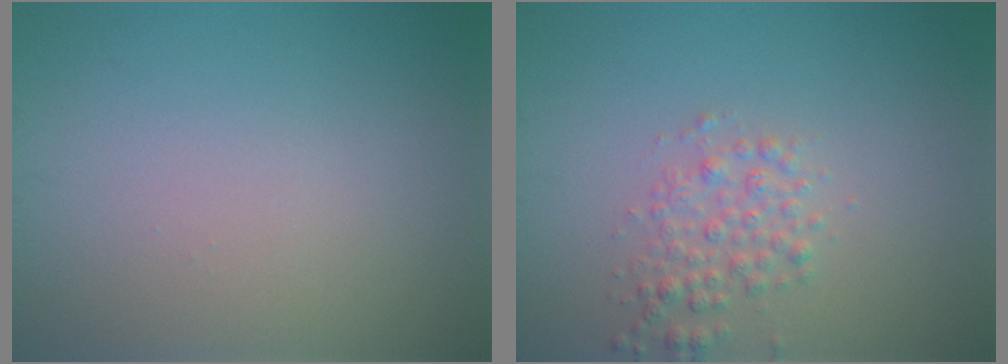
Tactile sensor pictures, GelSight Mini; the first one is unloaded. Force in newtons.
{"total": 2.4, "press": 2.4, "slide": 0.1}